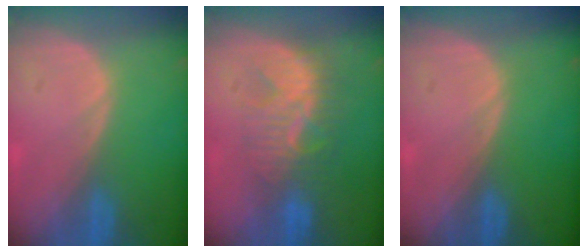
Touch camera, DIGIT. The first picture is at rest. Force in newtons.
{"total": 8.0, "press": 7.8, "slide": 1.9}
{"total": 0.0}